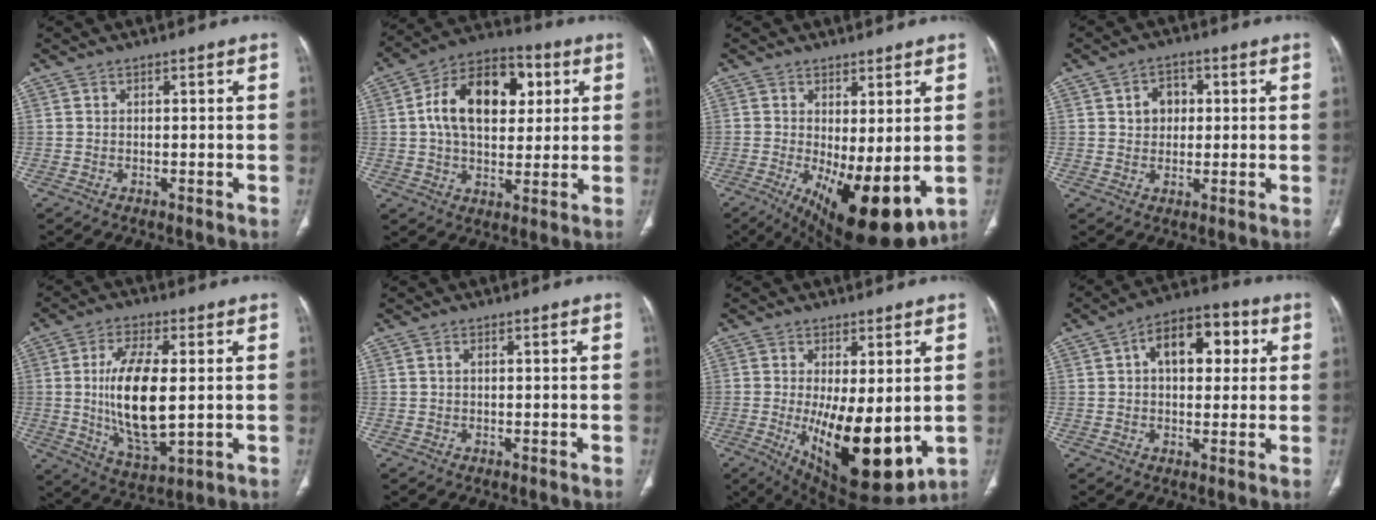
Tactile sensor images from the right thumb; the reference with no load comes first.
{"total": 18.0, "force": [4.0, 11.2, 13.5], "torque": [-0.194, 0.012, 0.059]}
{"total": 14.4, "force": [-2.7, 5.4, 13.1], "torque": [-0.202, -0.029, -0.020]}
{"total": 5.2, "force": [1.1, 4.1, 2.9], "torque": [-0.020, 0.004, 0.015]}
{"total": 15.4, "force": [0.5, 6.4, 14.0], "torque": [-0.261, -0.016, 0.017]}
{"total": 0.7, "force": [0.2, 0.4, 0.5], "torque": [-0.012, 0.002, 0.002]}
{"total": 16.7, "force": [-2.2, 6.6, 15.2], "torque": [-0.232, -0.037, -0.011]}
{"total": 12.2, "force": [3.1, 7.3, 9.3], "torque": [-0.107, 0.022, 0.040]}